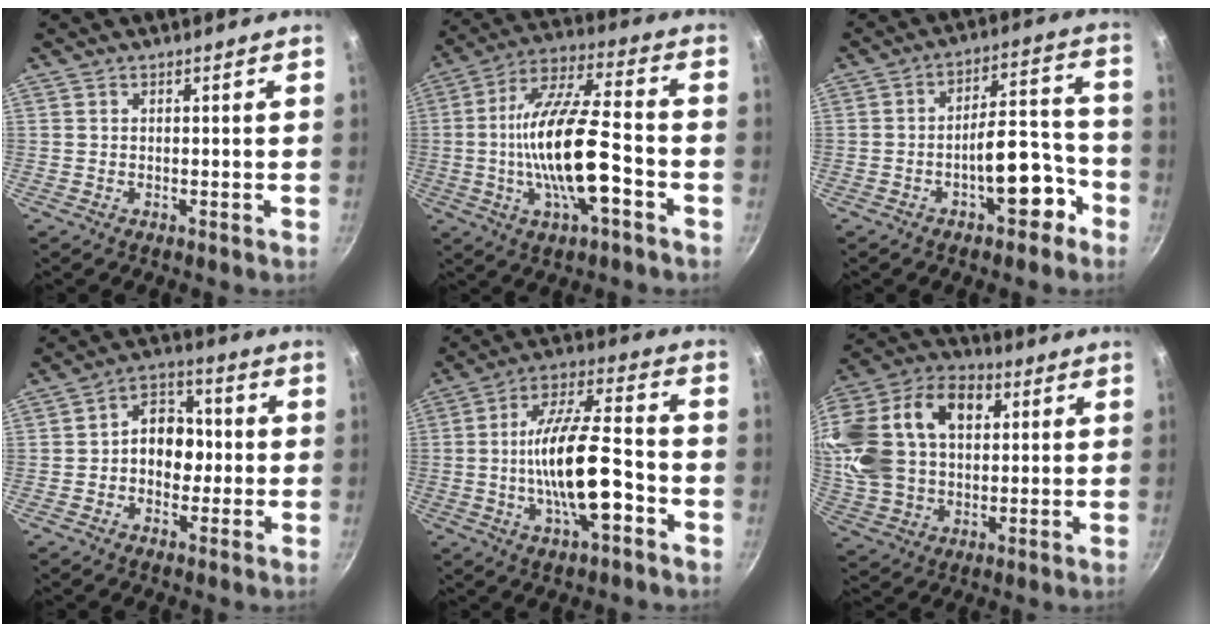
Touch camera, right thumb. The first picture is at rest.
{"total": 18.0, "force": [-4.2, 5.8, 16.6], "torque": [-0.302, 0.032, -0.083]}
{"total": 11.3, "force": [-5.3, 5.0, 8.7], "torque": [-0.085, 0.073, -0.068]}
{"total": 9.3, "force": [-0.5, 7.1, 5.9], "torque": [-0.039, 0.026, -0.021]}
{"total": 16.3, "force": [-4.4, 5.7, 14.7], "torque": [-0.246, 0.037, -0.081]}
{"total": 25.0, "force": [6.1, 17.2, 17.0], "torque": [-0.340, 0.027, 0.106]}